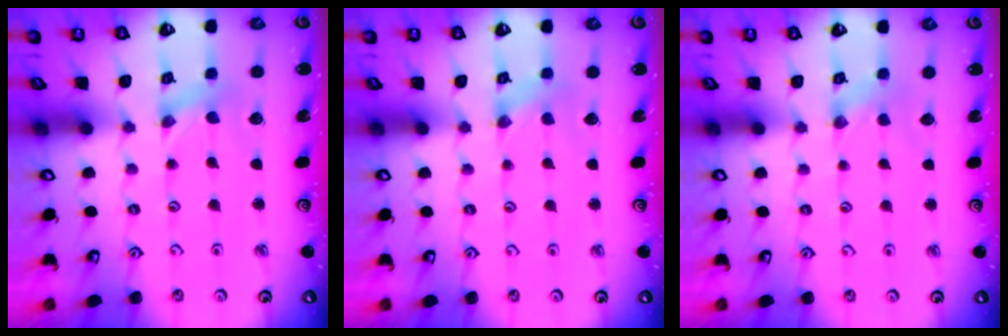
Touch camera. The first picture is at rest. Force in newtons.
{"total": 0.0}
{"total": 0.9, "press": 0.9, "slide": 0.2}